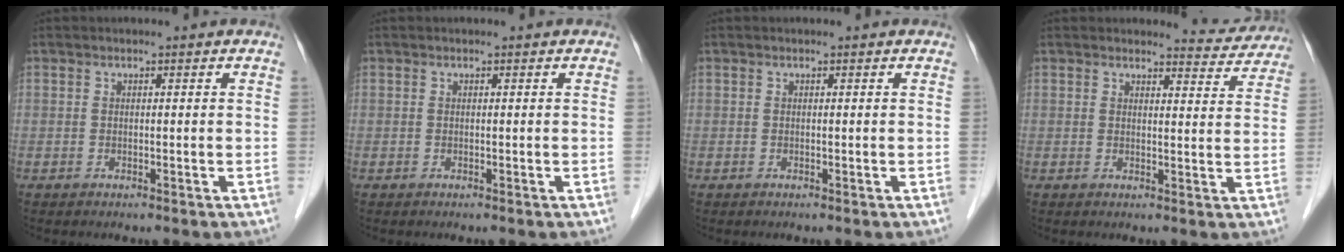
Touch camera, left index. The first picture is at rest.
{"total": 0.0}
{"total": 0.0}
{"total": 4.9, "force": [4.8, 0.8, -0.6], "torque": [0.008, -0.020, 0.042]}